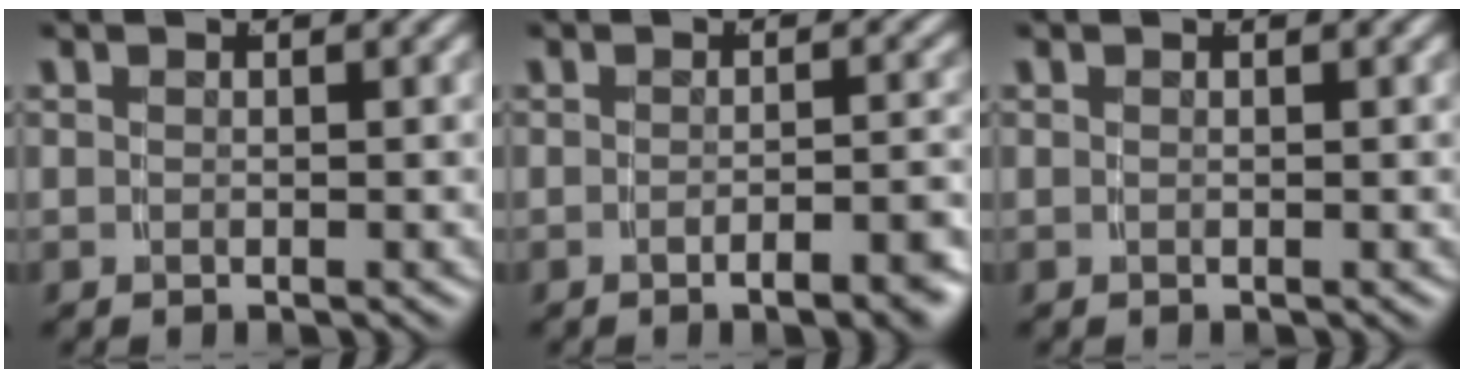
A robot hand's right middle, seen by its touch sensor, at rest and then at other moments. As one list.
[{"total": 3.1, "force": [-2.4, 0.0, 2.0], "torque": [-0.022, 0.004, -0.041]}, {"total": 0.0}]